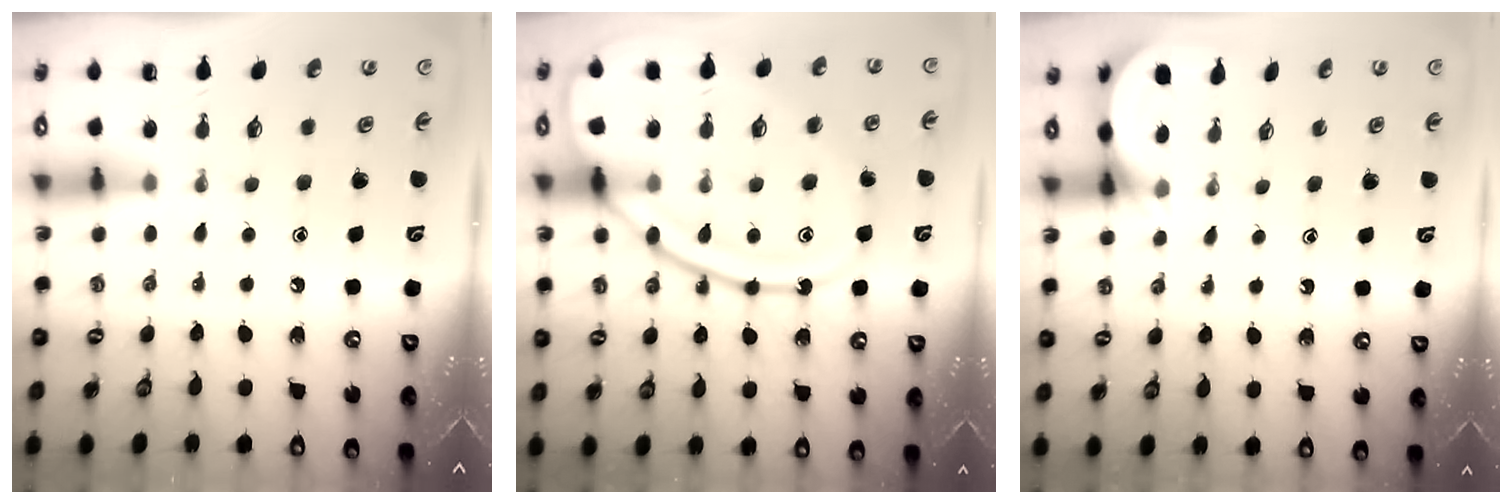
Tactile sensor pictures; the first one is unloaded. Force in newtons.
{"total": 20.6, "press": 20.5, "slide": 2.0}
{"total": 3.4, "press": 3.3, "slide": 0.3}